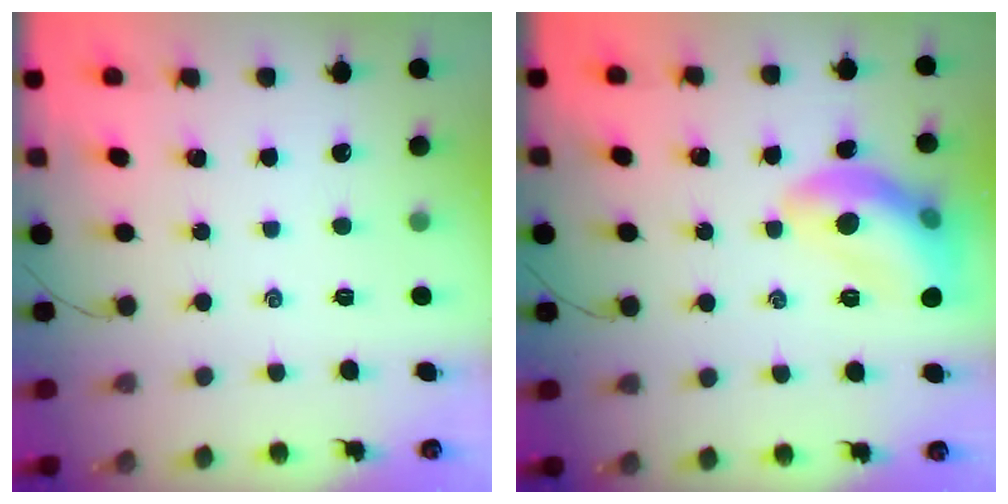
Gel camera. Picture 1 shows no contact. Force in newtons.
{"total": 13.7, "press": 13.6, "slide": 1.0}